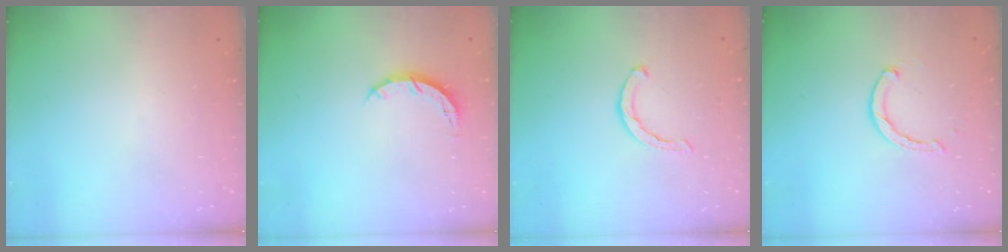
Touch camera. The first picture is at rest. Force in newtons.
{"total": 4.2, "press": 4.1, "slide": 0.4}
{"total": 2.1, "press": 2.1, "slide": 0.3}
{"total": 2.4, "press": 2.4, "slide": 0.1}